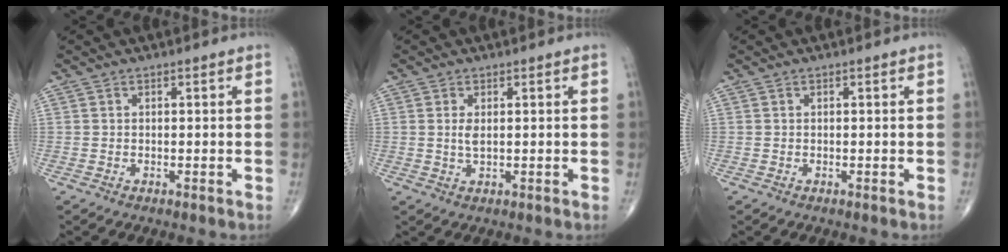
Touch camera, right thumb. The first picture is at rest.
{"total": 2.2, "force": [0.4, 0.9, 2.0], "torque": [-0.040, -0.004, 0.011]}
{"total": 0.0}